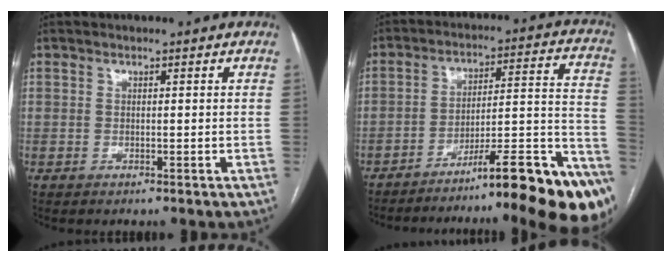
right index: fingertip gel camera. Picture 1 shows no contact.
{"total": 22.9, "force": [-17.2, 1.2, 15.1], "torque": [-0.115, 0.034, -0.247]}